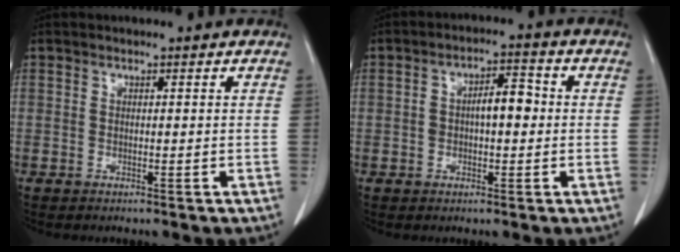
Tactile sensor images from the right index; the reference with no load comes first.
{"total": 5.2, "force": [0.1, 2.3, 4.7], "torque": [-0.080, 0.028, 0.001]}